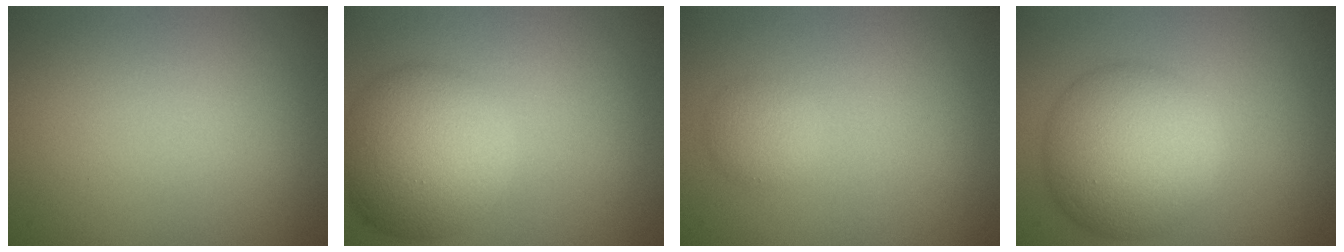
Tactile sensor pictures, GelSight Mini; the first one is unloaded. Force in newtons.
{"total": 8.0, "press": 8.0, "slide": 0.4}
{"total": 1.7, "press": 1.7, "slide": 0.0}
{"total": 8.7, "press": 8.6, "slide": 0.2}